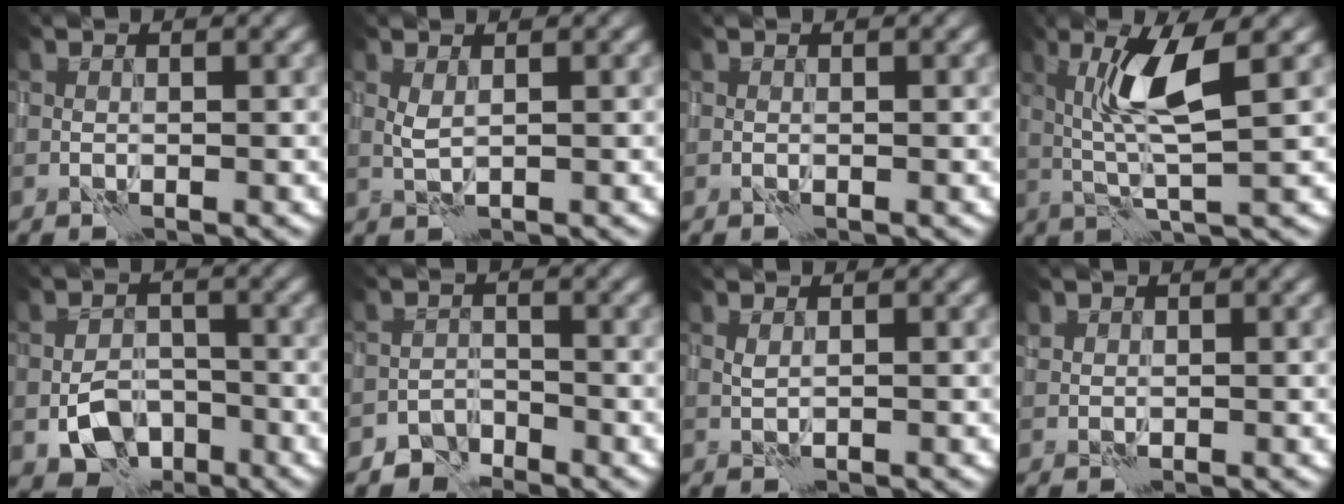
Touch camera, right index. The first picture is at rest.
{"total": 0.9, "force": [0.6, 0.2, 0.7], "torque": [-0.017, 0.003, 0.011]}
{"total": 0.0}
{"total": 5.0, "force": [1.6, 0.7, 4.7], "torque": [-0.094, 0.002, 0.034]}
{"total": 4.4, "force": [-1.9, 3.1, 2.4], "torque": [-0.037, -0.005, -0.034]}
{"total": 2.4, "force": [-2.1, 1.1, -0.1], "torque": [0.009, 0.004, -0.048]}
{"total": 0.5, "force": [0.5, 0.1, 0.2], "torque": [-0.002, 0.001, 0.009]}
{"total": 0.8, "force": [0.4, 0.7, -0.2], "torque": [0.010, 0.001, 0.007]}